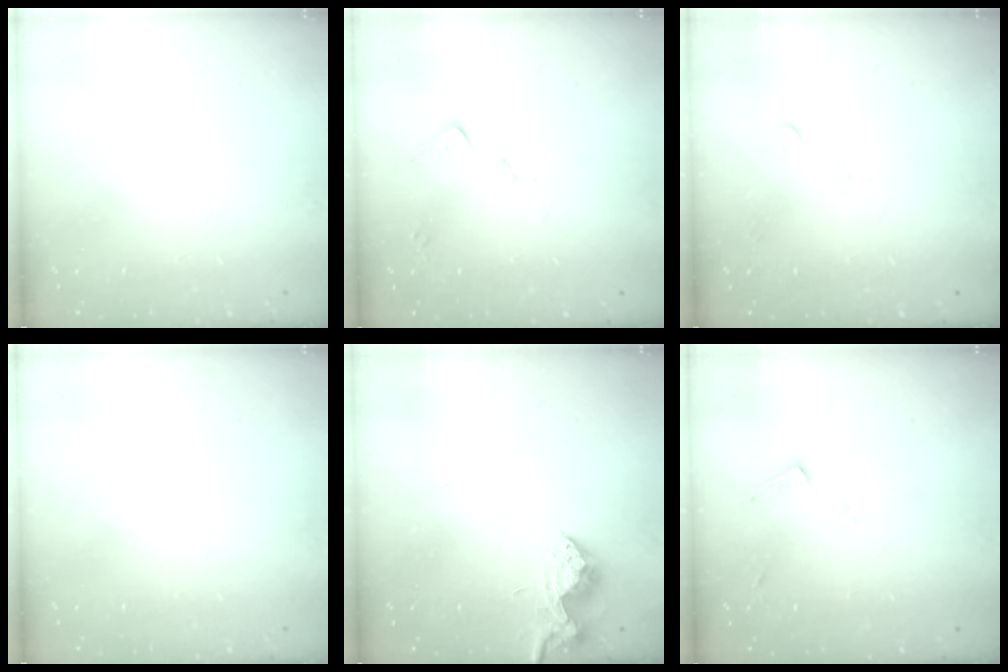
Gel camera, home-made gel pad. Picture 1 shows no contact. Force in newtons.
{"total": 7.8, "press": 7.7, "slide": 0.8}
{"total": 6.0, "press": 5.9, "slide": 0.7}
{"total": 0.0}
{"total": 7.1, "press": 7.0, "slide": 0.7}
{"total": 7.8, "press": 7.8, "slide": 0.2}